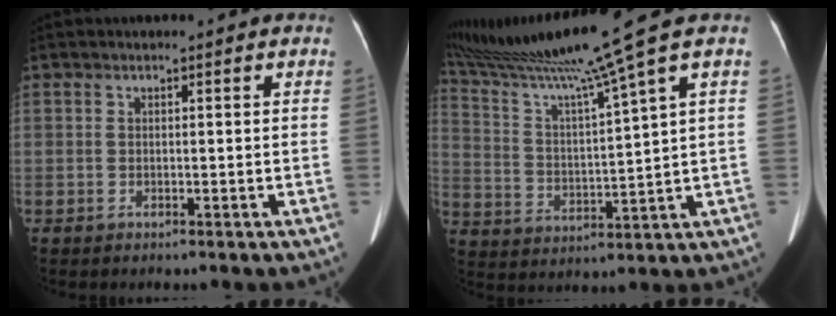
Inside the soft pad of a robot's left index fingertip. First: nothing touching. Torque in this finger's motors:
{"motor_torque": [-0.83, -1.02, -0.06, 0.02]}